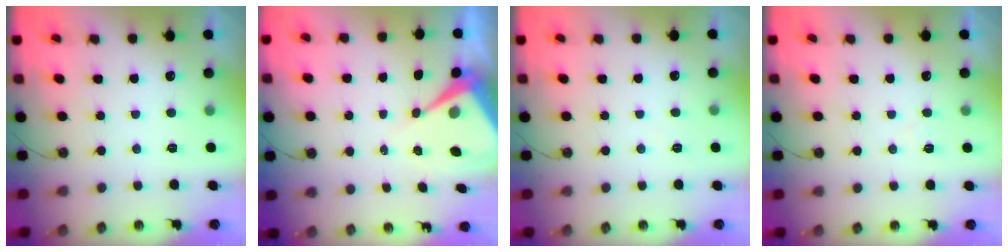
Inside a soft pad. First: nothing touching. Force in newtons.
{"total": 8.7, "press": 8.7, "slide": 1.1}
{"total": 3.0, "press": 2.9, "slide": 0.6}
{"total": 4.3, "press": 4.3, "slide": 0.8}